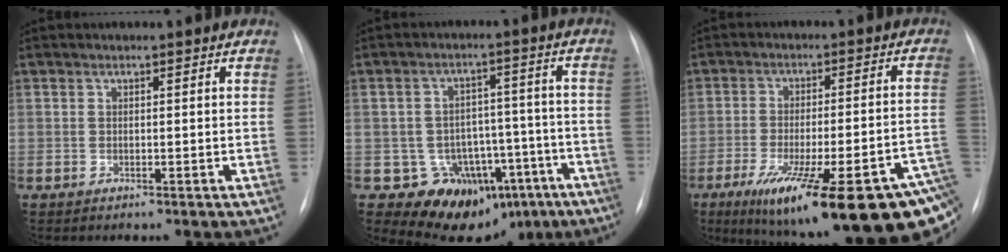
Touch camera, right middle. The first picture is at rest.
{"total": 13.2, "force": [-8.0, 9.6, 4.1], "torque": [-0.019, 0.067, -0.099]}
{"total": 26.3, "force": [-14.8, 3.8, 21.3], "torque": [-0.237, -0.010, -0.216]}